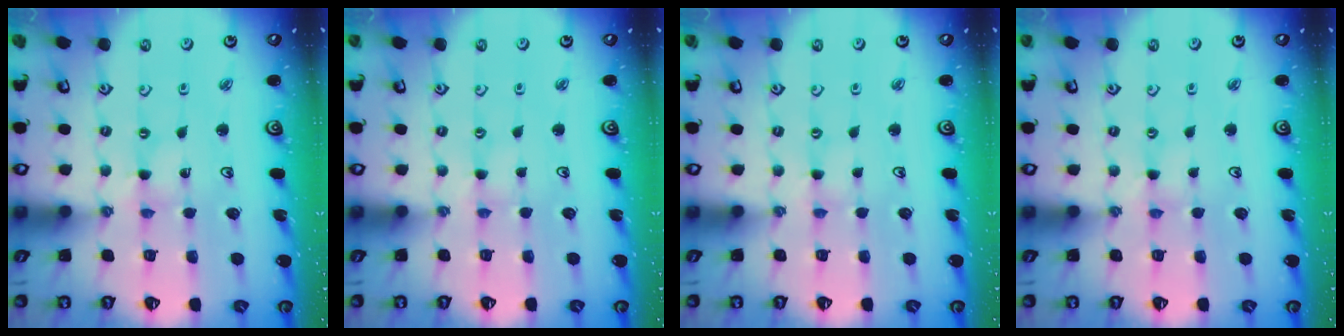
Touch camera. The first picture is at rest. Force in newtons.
{"total": 0.0}
{"total": 0.0}
{"total": 1.3, "press": 1.2, "slide": 0.2}